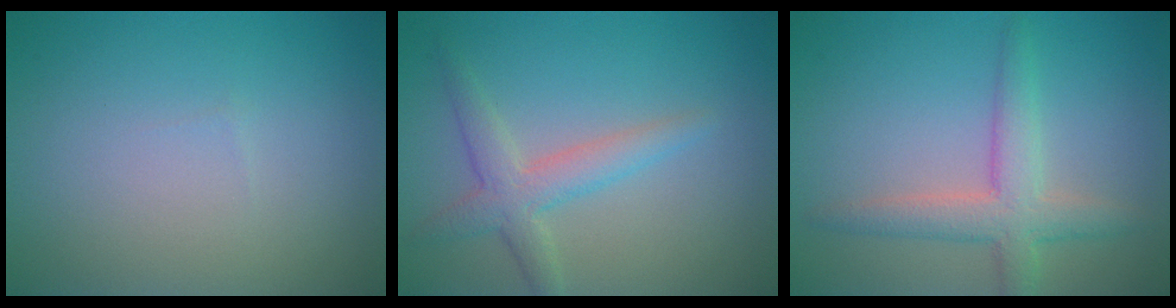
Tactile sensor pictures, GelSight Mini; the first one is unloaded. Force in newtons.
{"total": 3.2, "press": 3.2, "slide": 0.1}
{"total": 3.9, "press": 3.9, "slide": 0.1}